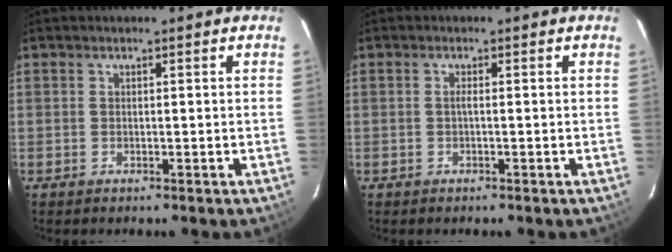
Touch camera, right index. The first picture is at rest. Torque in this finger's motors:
{"motor_torque": [0.33, 0.28, -0.02, 0.03]}